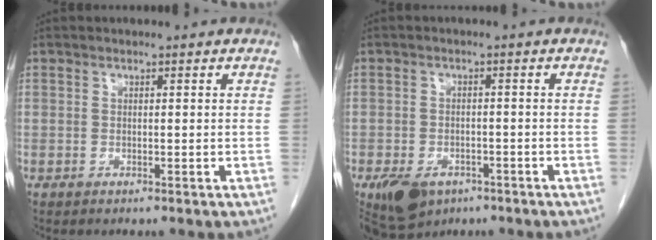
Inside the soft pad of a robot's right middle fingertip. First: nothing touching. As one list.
[{"total": 7.1, "force": [-4.3, 4.4, 3.6], "torque": [-0.065, -0.004, -0.062]}]